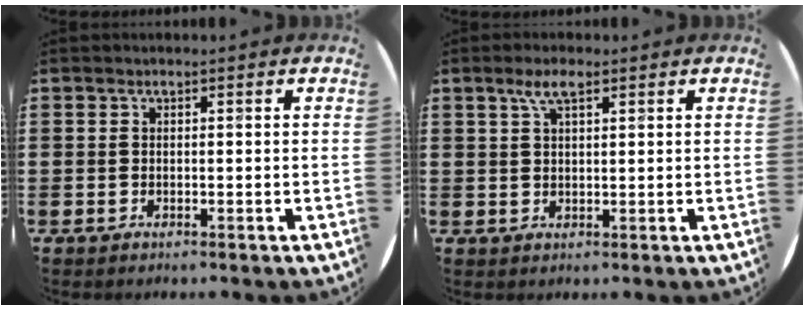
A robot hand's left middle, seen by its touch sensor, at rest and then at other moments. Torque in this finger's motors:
{"motor_torque": [0.45, -0.30, 0.12, 0.02]}